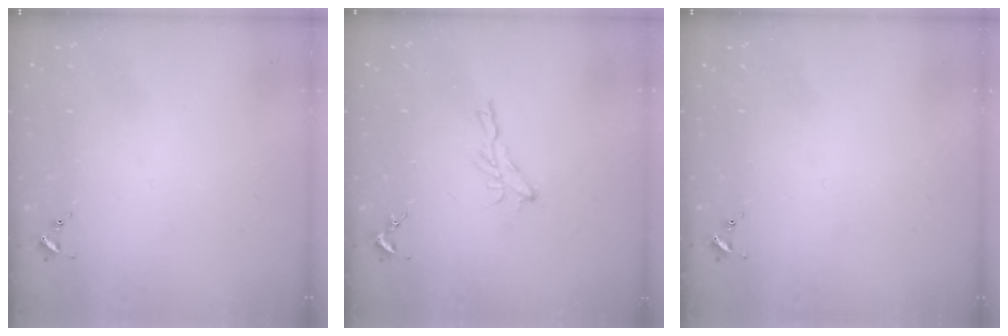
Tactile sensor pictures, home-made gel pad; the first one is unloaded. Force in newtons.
{"total": 6.0, "press": 6.0, "slide": 0.2}
{"total": 0.0}